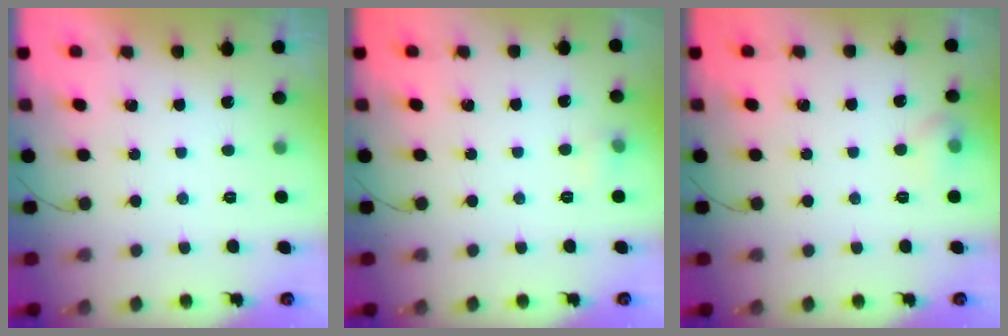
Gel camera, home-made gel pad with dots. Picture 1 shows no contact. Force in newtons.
{"total": 7.9, "press": 4.1, "slide": 6.8}
{"total": 9.0, "press": 6.0, "slide": 6.7}